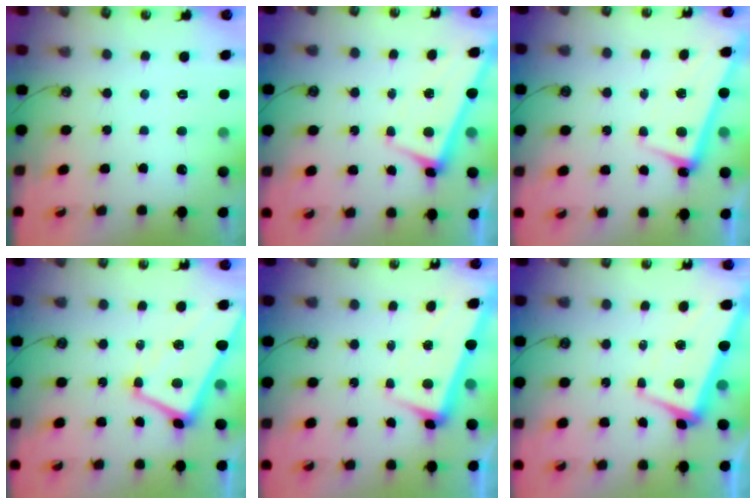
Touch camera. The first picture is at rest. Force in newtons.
{"total": 2.8, "press": 2.8, "slide": 0.5}
{"total": 2.7, "press": 2.5, "slide": 0.9}
{"total": 2.6, "press": 2.5, "slide": 0.8}
{"total": 2.0, "press": 1.6, "slide": 1.1}
{"total": 1.6, "press": 1.3, "slide": 0.9}